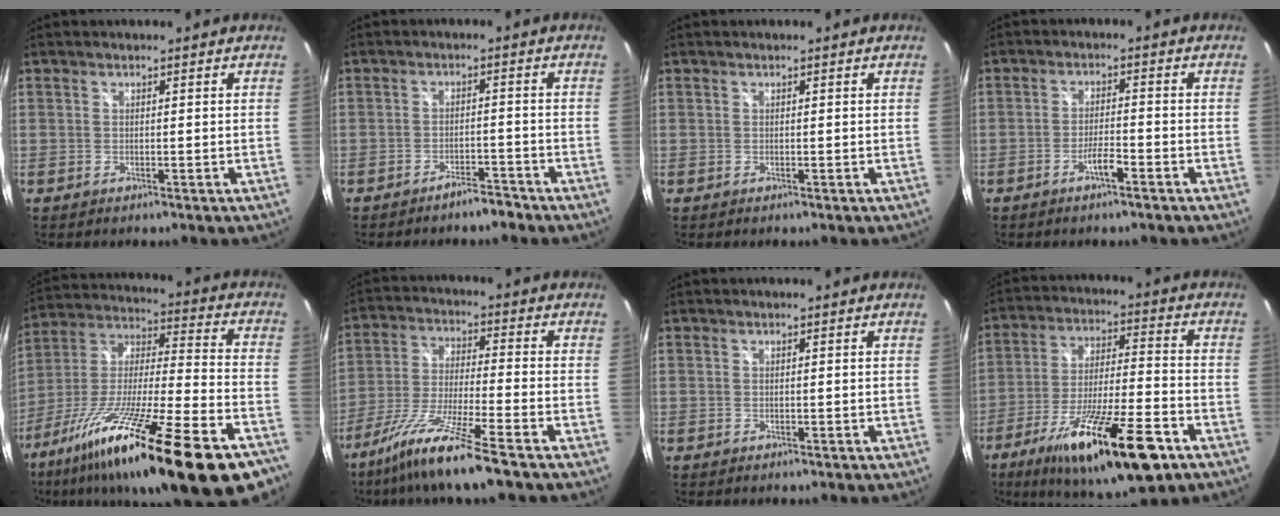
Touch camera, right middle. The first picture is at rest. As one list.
[{"total": 3.0, "force": [-2.7, 0.7, 1.0], "torque": [-0.027, 0.001, -0.038]}, {"total": 0.0}, {"total": 3.1, "force": [-2.0, 0.1, 2.4], "torque": [-0.054, 0.002, -0.037]}, {"total": 33.2, "force": [-21.3, 4.8, 24.9], "torque": [-0.414, -0.076, -0.344]}, {"total": 12.8, "force": [-9.2, -0.5, 8.8], "torque": [-0.182, -0.026, -0.169]}, {"total": 0.0}, {"total": 21.0, "force": [-12.0, 4.5, 16.6], "torque": [-0.297, -0.040, -0.198]}]